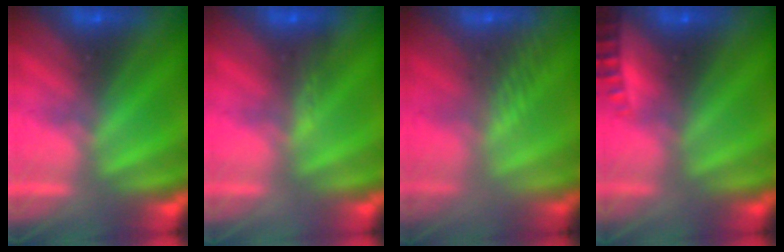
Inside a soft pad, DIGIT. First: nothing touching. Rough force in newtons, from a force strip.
{"total": 2.9}
{"total": 2.4}
{"total": 2.3}